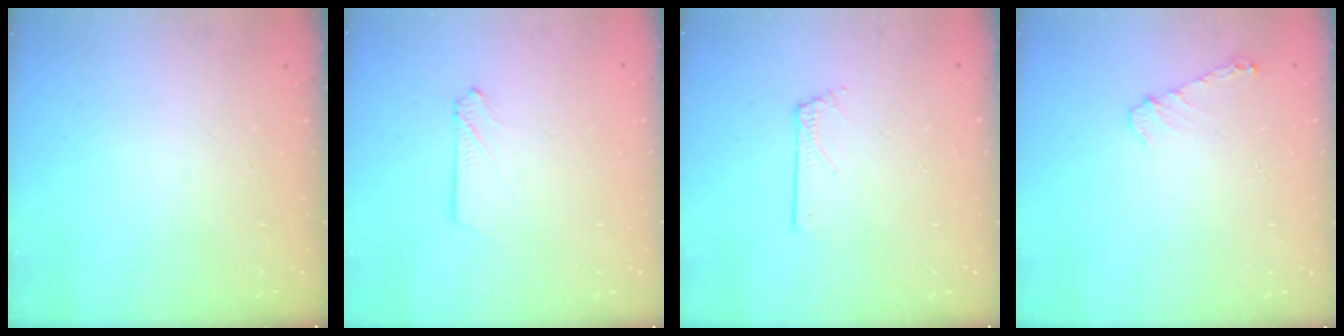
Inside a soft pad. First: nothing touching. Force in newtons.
{"total": 2.2, "press": 2.1, "slide": 0.3}
{"total": 0.5, "press": 0.5, "slide": 0.1}
{"total": 6.1, "press": 6.0, "slide": 0.8}